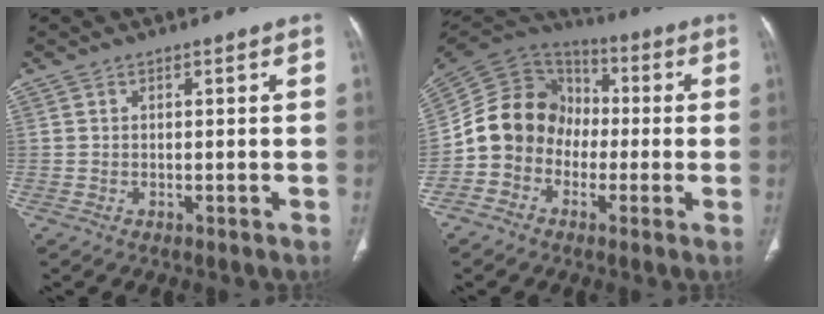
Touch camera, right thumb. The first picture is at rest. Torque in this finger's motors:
{"motor_torque": [1.70, 2.16, 0.92, -0.81, 0.10]}